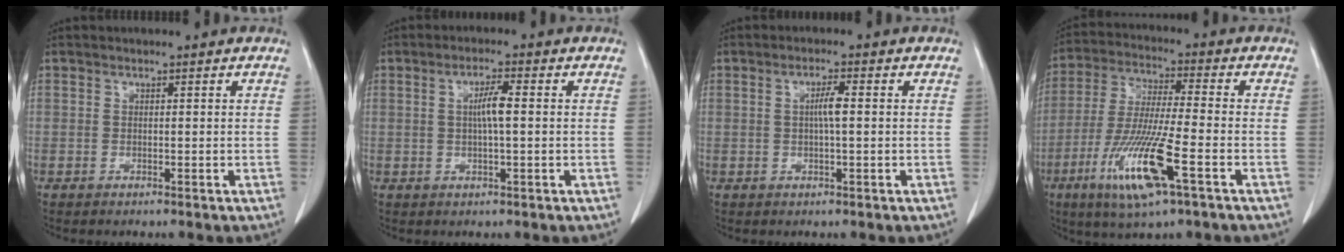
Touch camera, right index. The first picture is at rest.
{"total": 3.6, "force": [0.3, 0.3, 3.6], "torque": [-0.067, 0.004, 0.005]}
{"total": 2.7, "force": [0.1, 0.1, 2.7], "torque": [-0.051, 0.002, 0.002]}
{"total": 14.0, "force": [-6.0, 0.9, 12.6], "torque": [-0.262, -0.028, -0.110]}